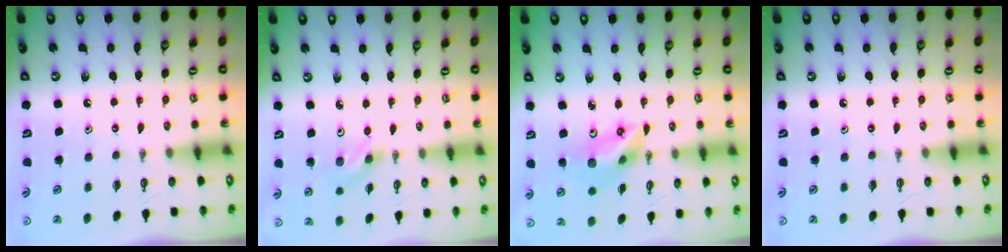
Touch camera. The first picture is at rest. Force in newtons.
{"total": 2.6, "press": 2.3, "slide": 1.1}
{"total": 11.5, "press": 11.1, "slide": 2.9}
{"total": 0.0}